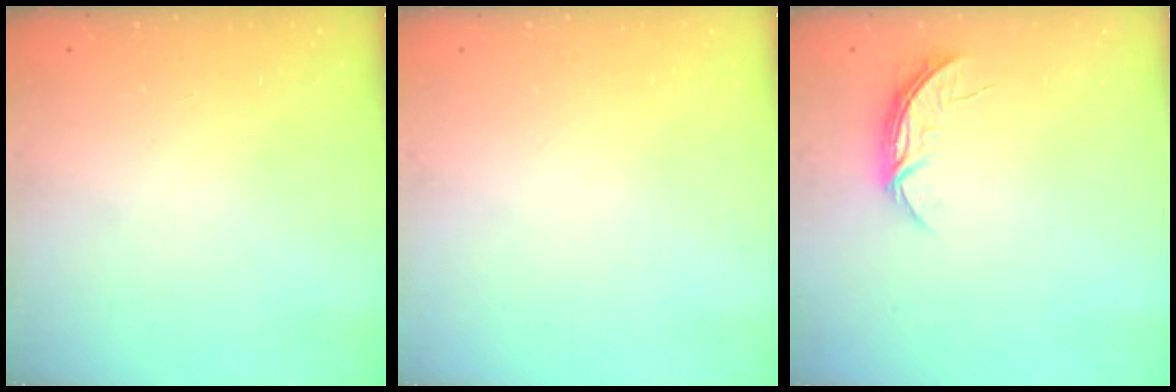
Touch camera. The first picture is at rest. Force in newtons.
{"total": 0.0}
{"total": 5.4, "press": 5.4, "slide": 0.6}